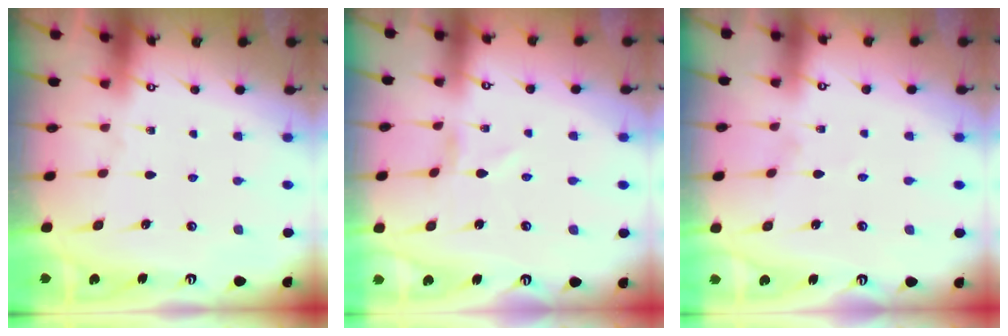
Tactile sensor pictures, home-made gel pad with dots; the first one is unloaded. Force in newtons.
{"total": 0.7, "press": 0.7, "slide": 0.2}
{"total": 0.0}